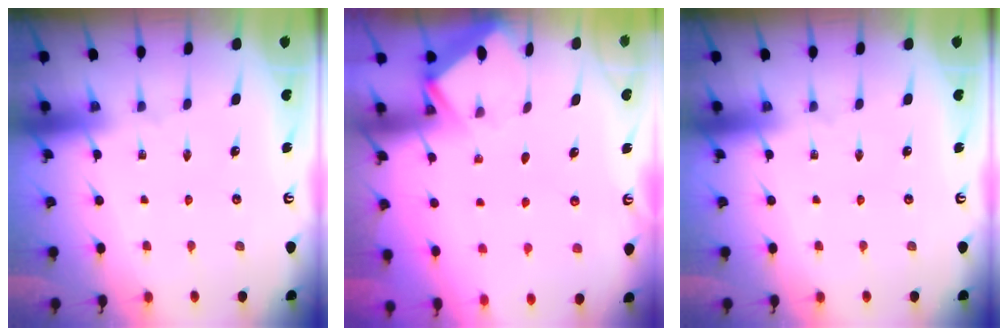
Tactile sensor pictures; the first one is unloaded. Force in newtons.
{"total": 3.2, "press": 3.2, "slide": 0.4}
{"total": 0.0}